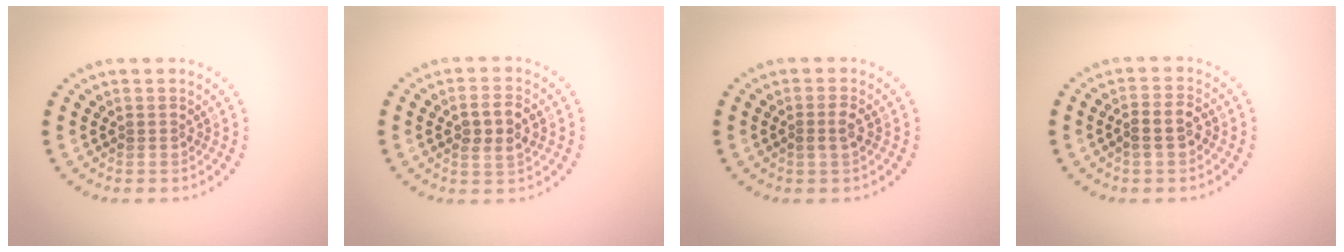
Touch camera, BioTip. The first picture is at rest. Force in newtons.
{"total": 2.8, "press": 2.8, "slide": 0.4}
{"total": 1.3, "press": 1.2, "slide": 0.3}
{"total": 2.5, "press": 2.3, "slide": 1.0}